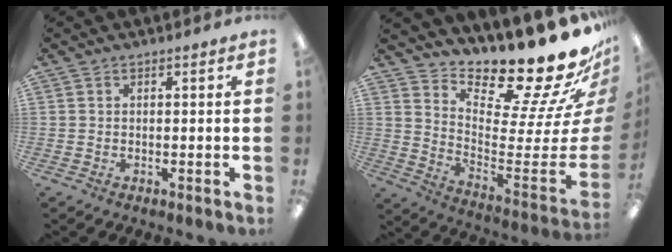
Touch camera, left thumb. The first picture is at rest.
{"total": 20.4, "force": [18.1, 3.2, 8.9], "torque": [-0.106, -0.170, 0.288]}